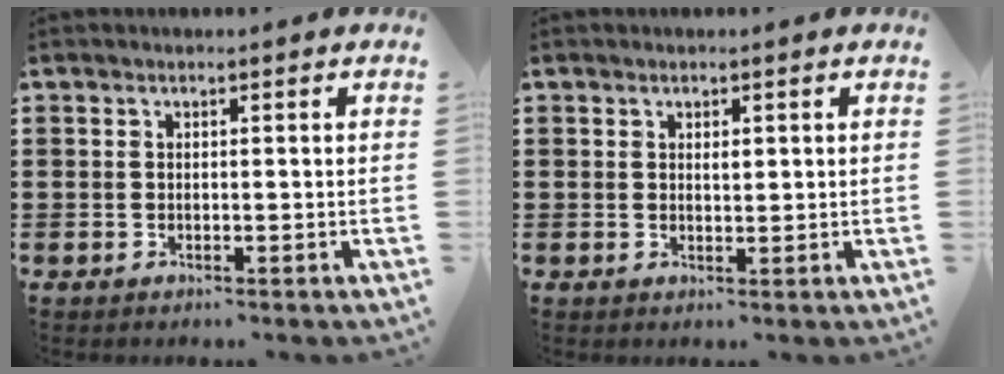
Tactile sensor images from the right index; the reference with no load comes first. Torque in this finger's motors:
{"motor_torque": [0.37, -0.11, 0.01, 0.02]}